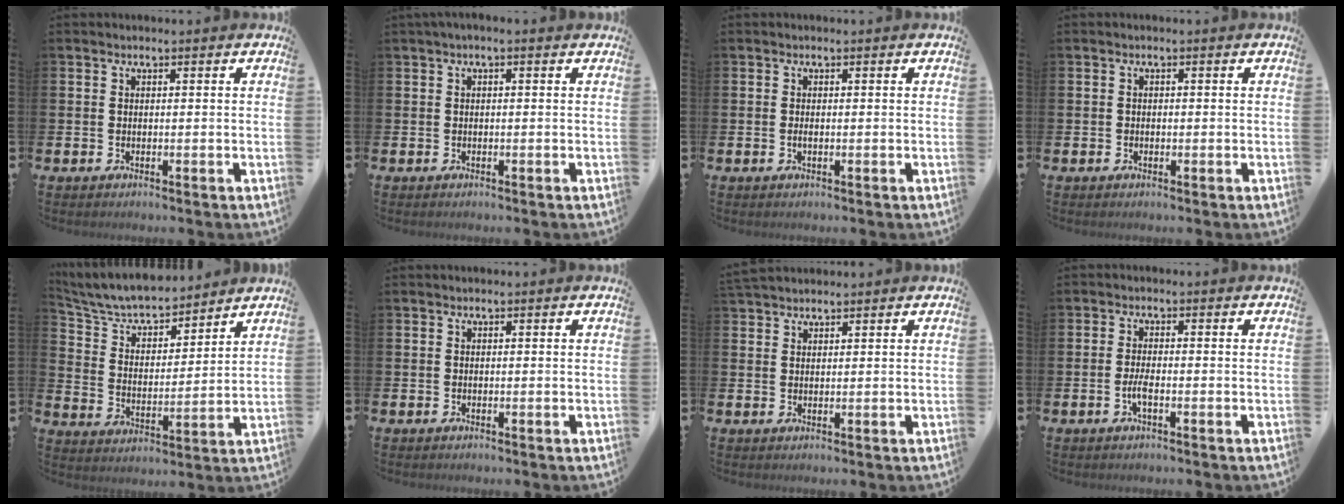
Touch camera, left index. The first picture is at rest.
{"total": 0.8, "force": [-0.1, 0.1, 0.7], "torque": [-0.015, 0.002, -0.002]}
{"total": 0.6, "force": [-0.1, 0.2, 0.5], "torque": [-0.012, 0.001, -0.003]}
{"total": 0.6, "force": [-0.2, 0.6, 0.1], "torque": [-0.004, 0.005, -0.004]}
{"total": 7.1, "force": [6.6, 1.8, 1.8], "torque": [-0.070, -0.051, 0.113]}
{"total": 0.0}
{"total": 2.4, "force": [2.3, 0.6, 0.3], "torque": [-0.007, -0.006, 0.042]}
{"total": 2.0, "force": [-0.7, 0.5, 1.7], "torque": [-0.033, 0.001, -0.013]}